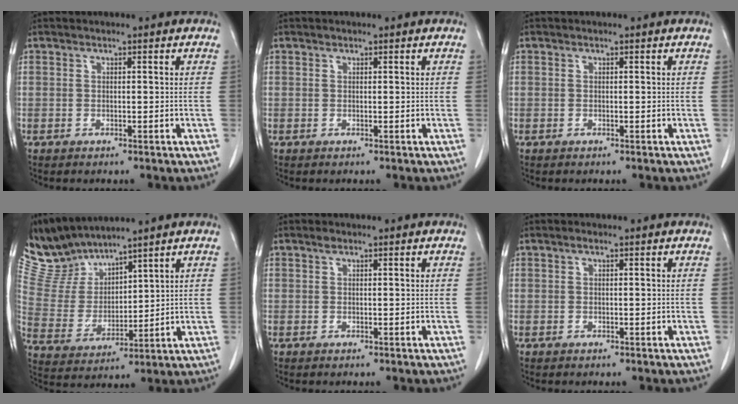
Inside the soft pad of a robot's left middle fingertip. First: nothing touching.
{"total": 0.0}
{"total": 0.0}
{"total": 8.2, "force": [8.1, 0.6, 0.2], "torque": [-0.030, 0.003, 0.190]}
{"total": 0.6, "force": [0.4, 0.2, 0.3], "torque": [-0.009, 0.002, 0.008]}
{"total": 0.5, "force": [0.3, 0.1, 0.4], "torque": [-0.008, 0.001, 0.003]}